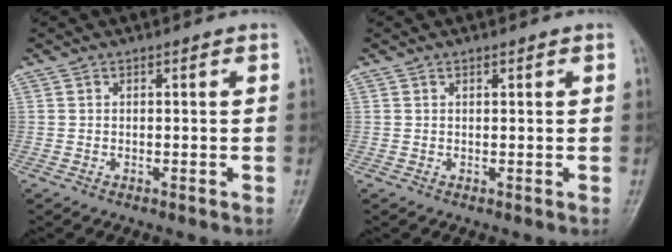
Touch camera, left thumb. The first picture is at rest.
{"total": 0.6, "force": [0.4, 0.2, 0.4], "torque": [-0.005, -0.002, 0.006]}